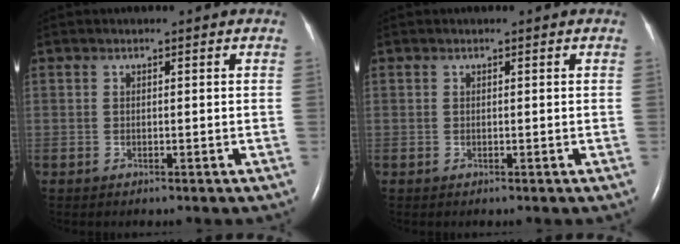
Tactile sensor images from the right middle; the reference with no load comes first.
{"total": 0.0}